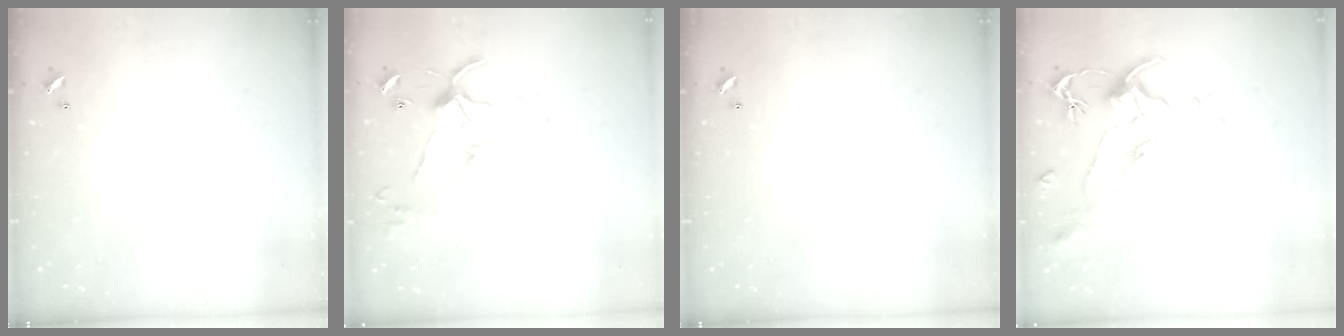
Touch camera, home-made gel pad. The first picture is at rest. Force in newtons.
{"total": 4.3, "press": 4.3, "slide": 0.2}
{"total": 0.0}
{"total": 1.7, "press": 1.1, "slide": 1.3}